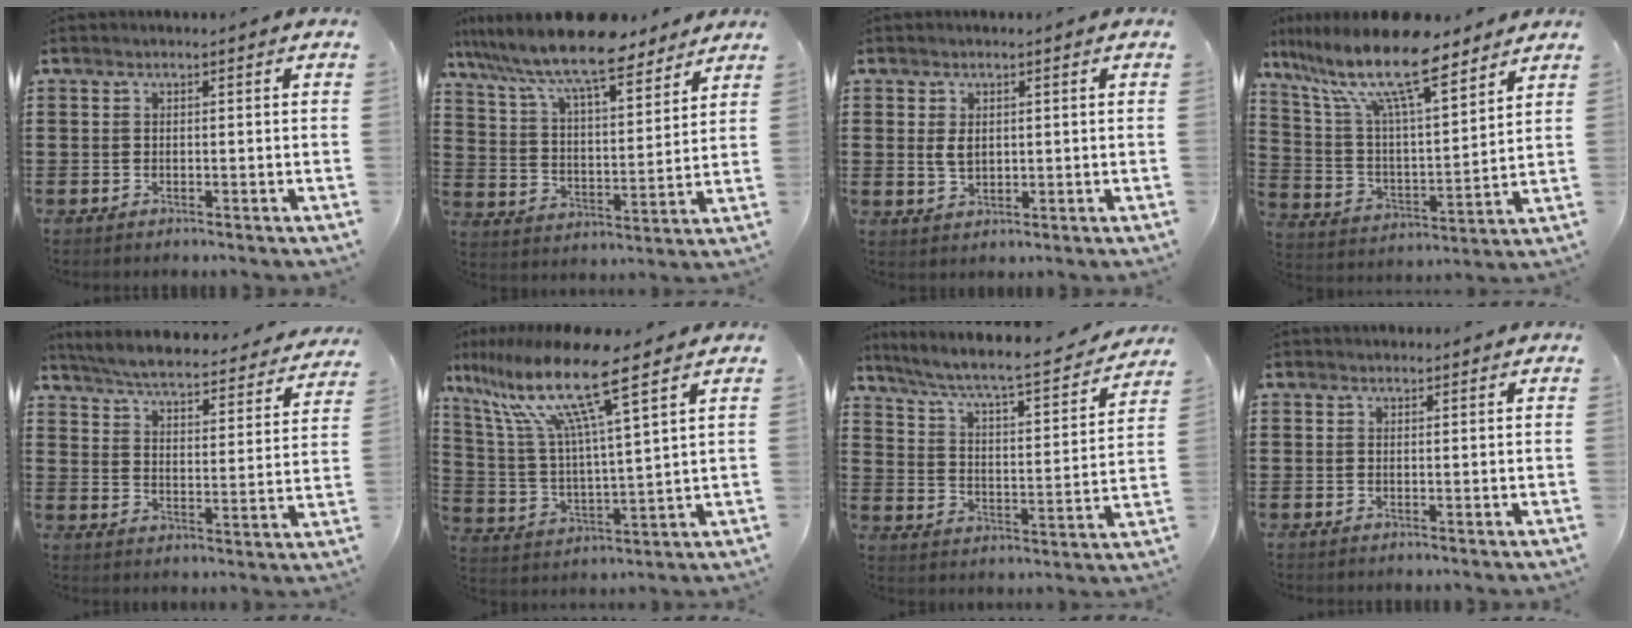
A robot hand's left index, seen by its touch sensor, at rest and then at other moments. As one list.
[{"total": 10.9, "force": [9.3, 1.7, 5.4], "torque": [-0.140, -0.045, 0.159]}, {"total": 2.8, "force": [0.7, 1.6, 2.1], "torque": [-0.054, 0.001, 0.011]}, {"total": 14.5, "force": [10.8, 3.0, 9.2], "torque": [-0.209, -0.049, 0.185]}, {"total": 5.1, "force": [4.9, -0.2, 1.4], "torque": [-0.053, -0.037, 0.079]}, {"total": 12.4, "force": [9.1, 0.6, 8.4], "torque": [-0.195, -0.056, 0.147]}, {"total": 6.5, "force": [5.4, 0.2, 3.7], "torque": [-0.094, -0.042, 0.082]}, {"total": 0.8, "force": [0.8, 0.3, 0.1], "torque": [-0.004, 0.000, 0.016]}]